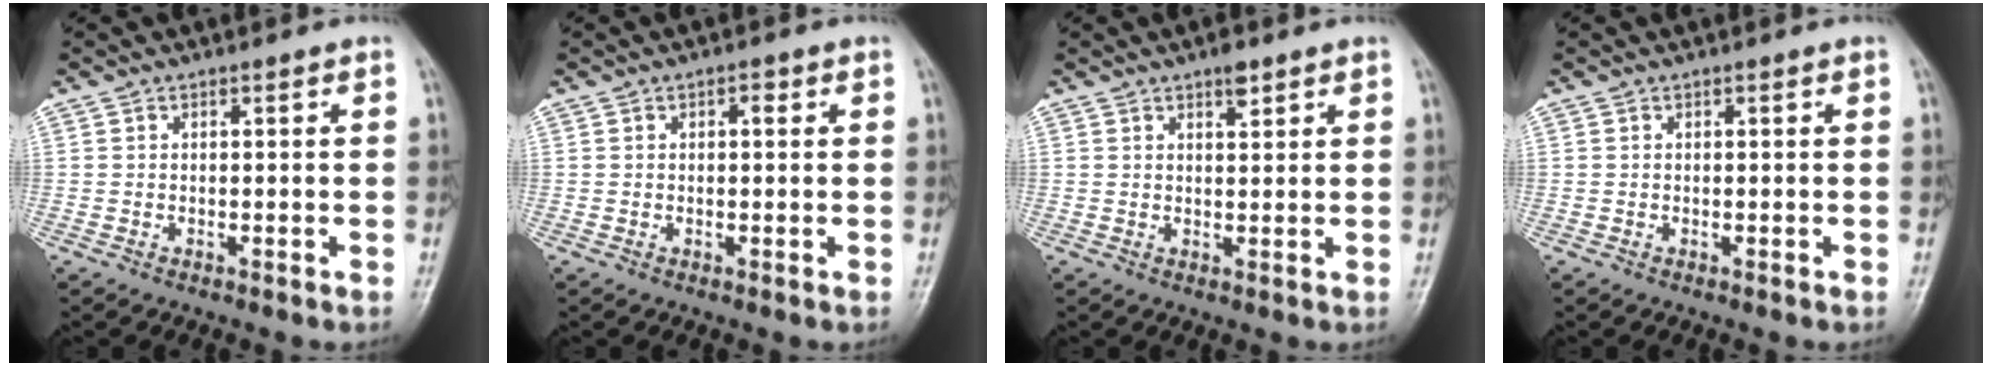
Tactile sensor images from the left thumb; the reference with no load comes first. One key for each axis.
{"total": 1.5, "fx": 0.5, "fy": 0.8, "fz": 1.2, "tx": -0.014, "ty": 0.003, "tz": 0.005}
{"total": 2.5, "fx": 1.7, "fy": 0.9, "fz": 1.6, "tx": -0.018, "ty": -0.010, "tz": 0.026}
{"total": 0.0}